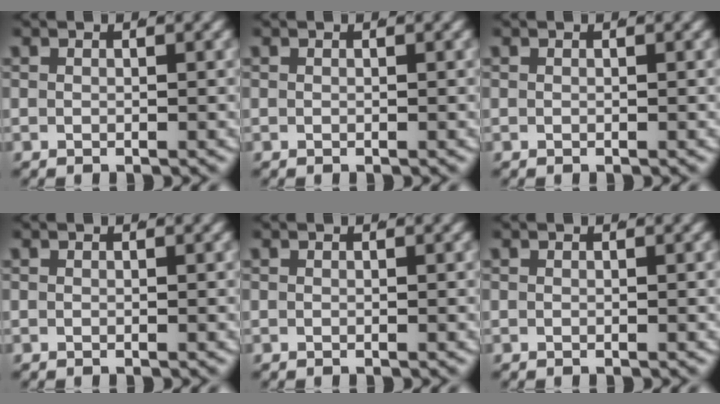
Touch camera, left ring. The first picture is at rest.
{"total": 0.0}
{"total": 0.0}
{"total": 0.0}
{"total": 0.0}
{"total": 0.0}